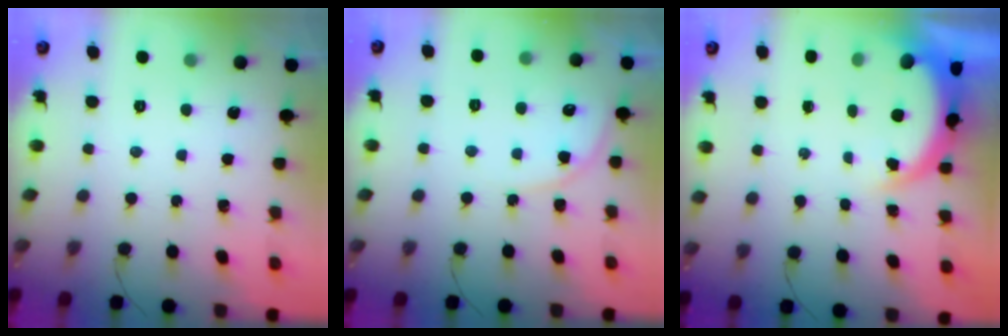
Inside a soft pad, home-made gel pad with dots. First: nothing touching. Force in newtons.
{"total": 6.7, "press": 6.7, "slide": 0.3}
{"total": 4.8, "press": 4.7, "slide": 1.2}